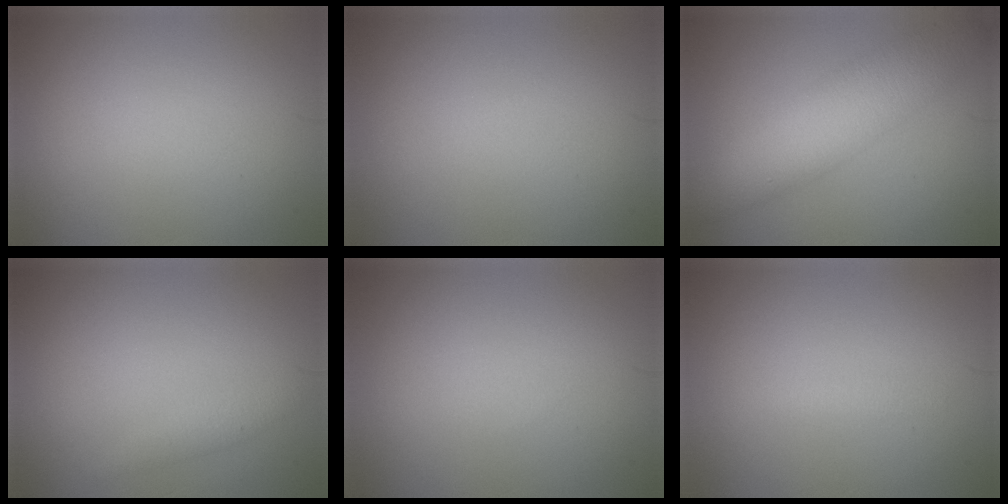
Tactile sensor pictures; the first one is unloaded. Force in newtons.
{"total": 0.0}
{"total": 6.4, "press": 6.4, "slide": 0.1}
{"total": 1.1, "press": 1.1, "slide": 0.1}
{"total": 0.0}
{"total": 0.8, "press": 0.8, "slide": 0.0}